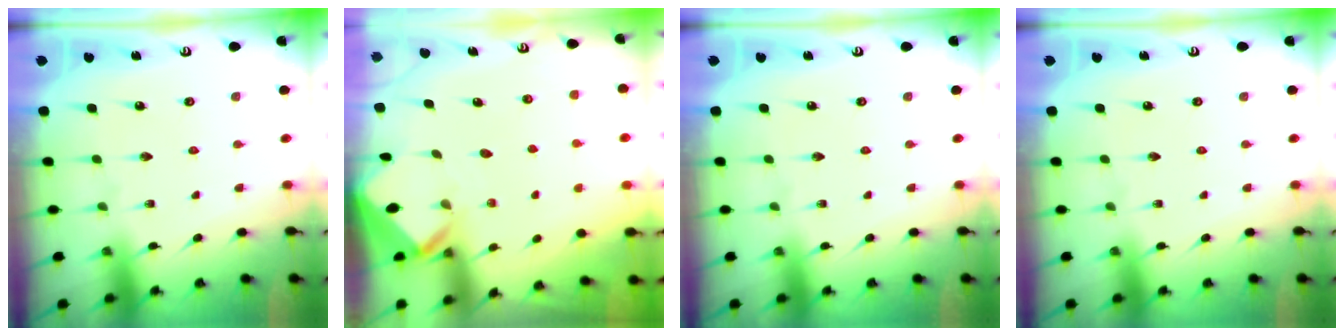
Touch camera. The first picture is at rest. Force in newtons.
{"total": 2.8, "press": 2.8, "slide": 0.2}
{"total": 0.0}
{"total": 0.0}